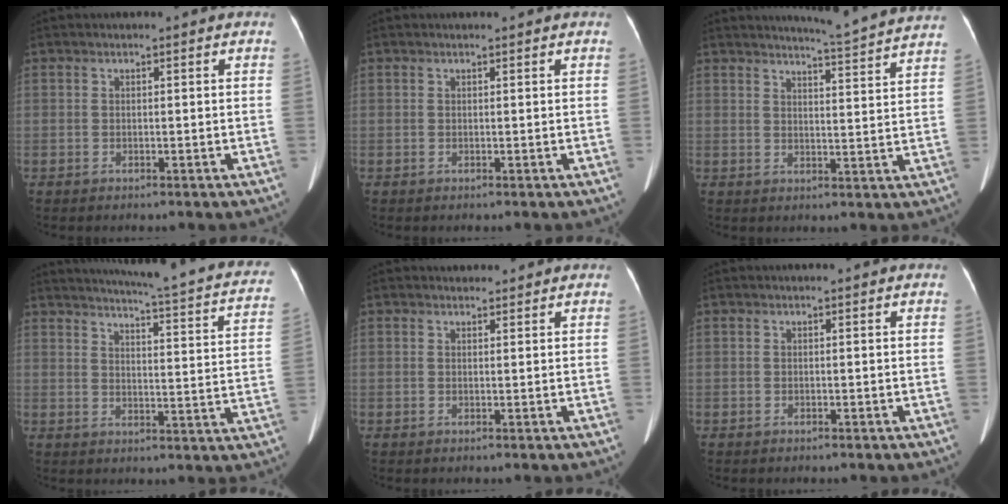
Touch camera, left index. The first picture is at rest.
{"total": 0.6, "force": [0.6, 0.0, 0.2], "torque": [-0.003, 0.004, 0.009]}
{"total": 10.4, "force": [10.0, -1.7, 2.3], "torque": [-0.046, -0.033, 0.117]}
{"total": 23.3, "force": [20.4, 1.8, 11.1], "torque": [-0.157, -0.054, 0.229]}
{"total": 1.7, "force": [1.6, 0.5, 0.0], "torque": [-0.004, 0.011, 0.026]}
{"total": 0.0}